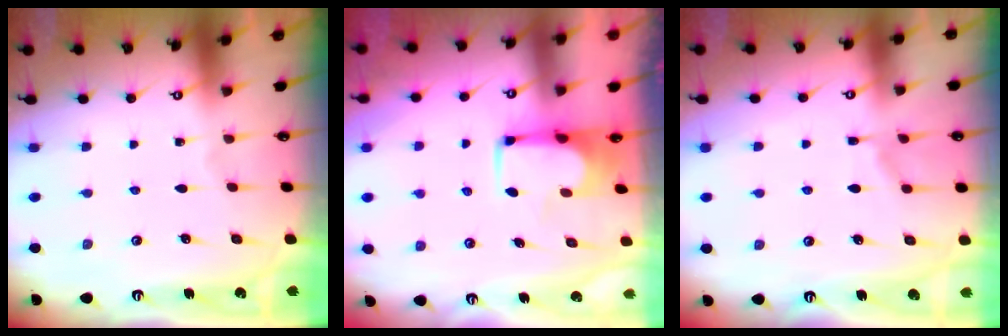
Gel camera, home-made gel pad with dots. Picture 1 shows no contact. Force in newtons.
{"total": 1.6, "press": 1.5, "slide": 0.1}
{"total": 6.3, "press": 6.3, "slide": 0.5}